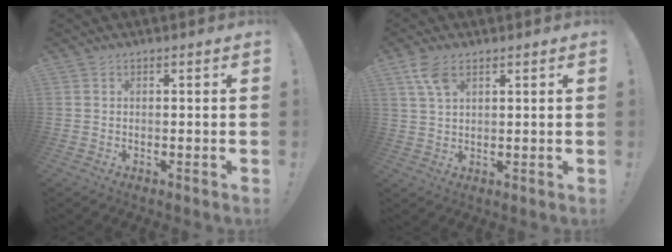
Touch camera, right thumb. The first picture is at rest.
{"total": 6.3, "force": [3.6, 3.1, 4.1], "torque": [-0.069, -0.015, 0.068]}